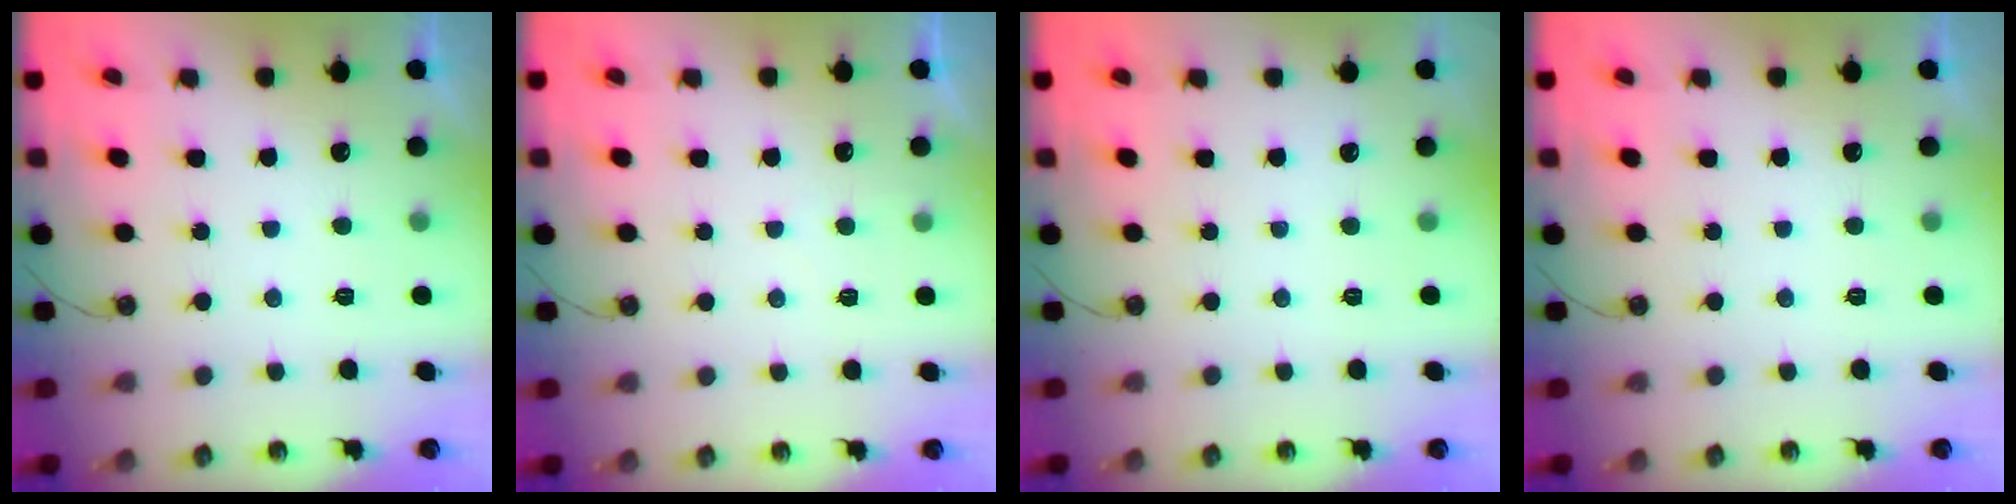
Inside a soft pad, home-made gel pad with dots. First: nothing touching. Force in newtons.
{"total": 2.0, "press": 2.0, "slide": 0.3}
{"total": 0.0}
{"total": 0.0}